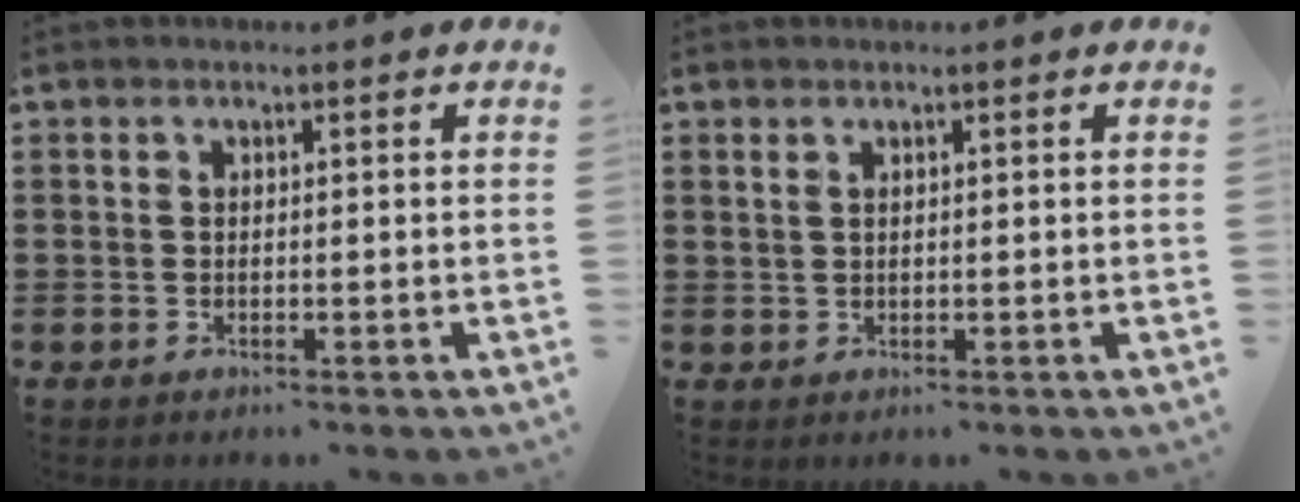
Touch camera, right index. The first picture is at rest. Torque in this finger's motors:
{"motor_torque": [-0.26, 0.11, 0.03, -0.01]}